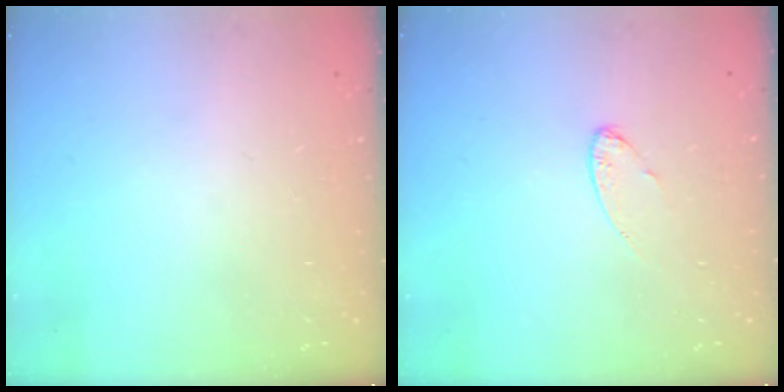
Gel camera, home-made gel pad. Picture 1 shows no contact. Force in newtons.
{"total": 6.2, "press": 6.2, "slide": 0.5}